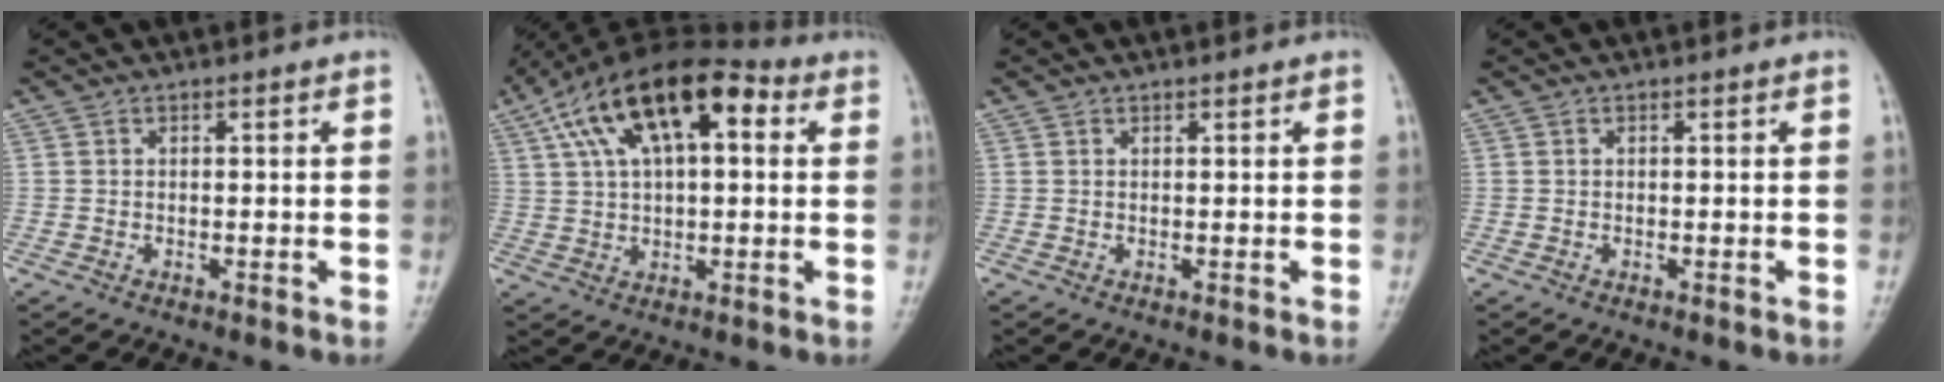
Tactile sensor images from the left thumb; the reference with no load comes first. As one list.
[{"total": 16.8, "force": [5.9, 8.1, 13.5], "torque": [-0.215, 0.024, 0.090]}, {"total": 0.0}, {"total": 0.0}]